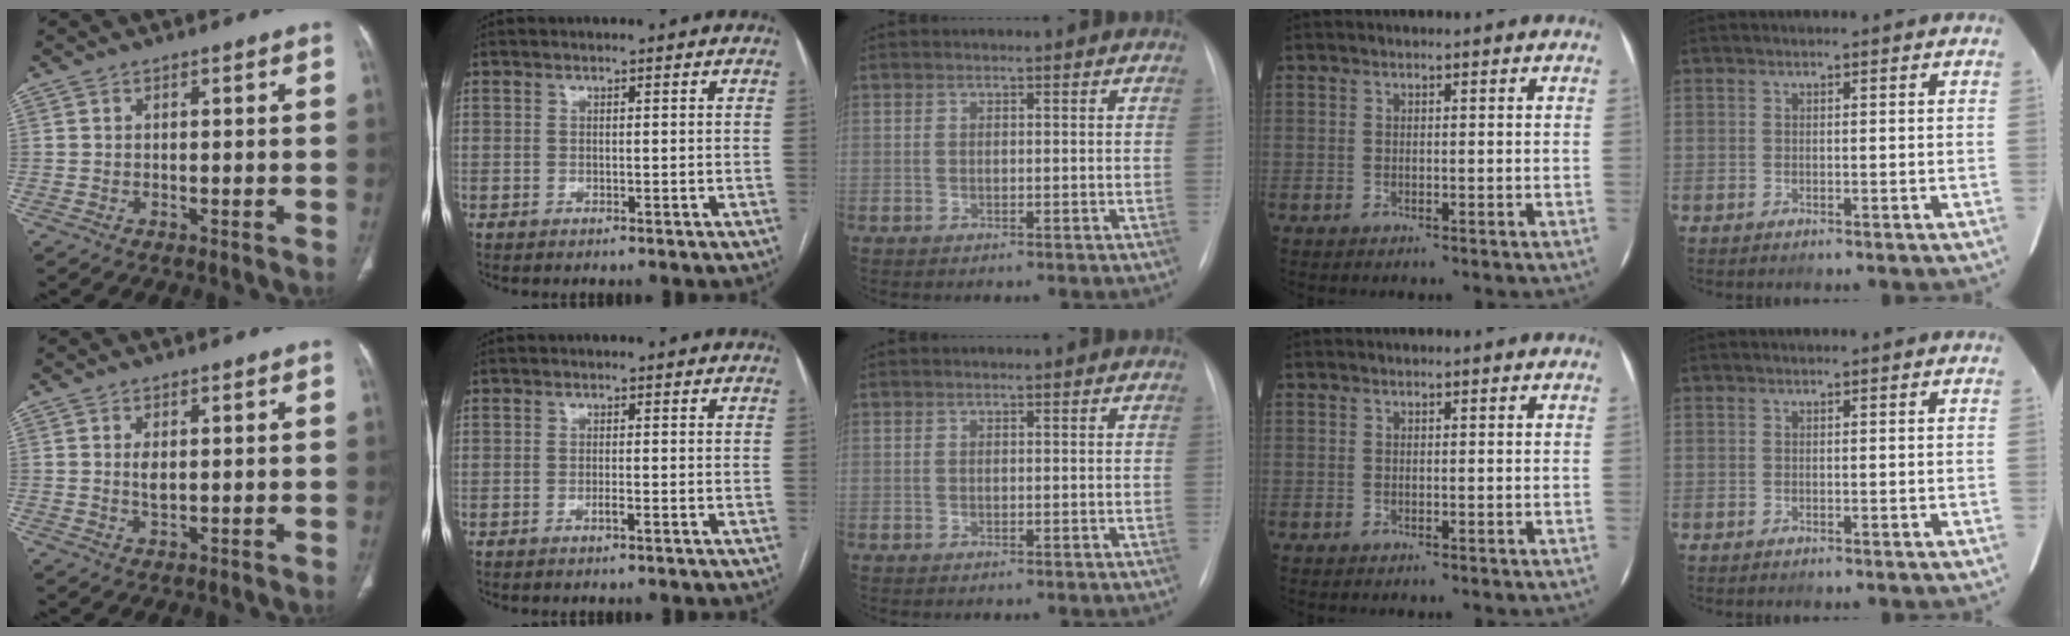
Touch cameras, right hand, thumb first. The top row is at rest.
{"thumb": {"total": 2.2, "force": [0.5, 1.0, 1.9], "torque": [-0.033, -0.005, 0.011]}, "index": {"total": 1.0, "force": [-0.5, 0.1, 0.9], "torque": [-0.019, 0.001, -0.007]}}